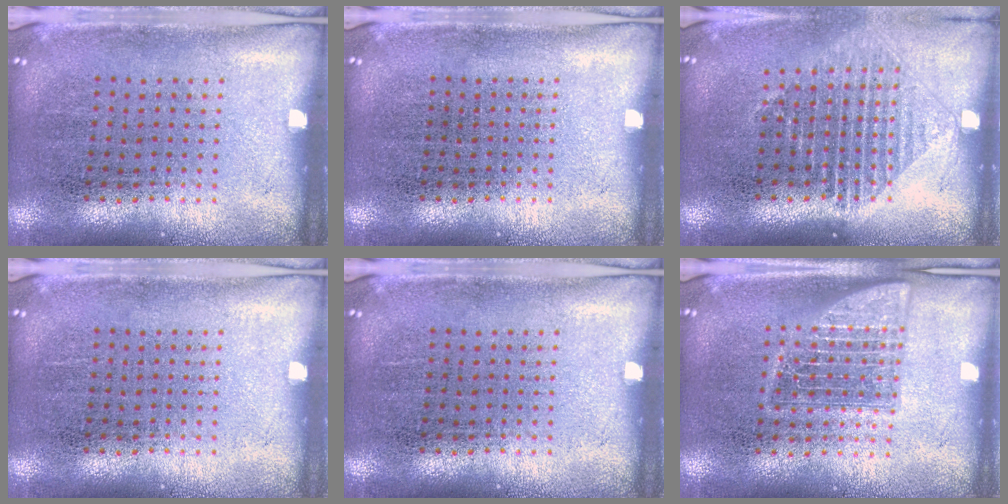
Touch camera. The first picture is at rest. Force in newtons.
{"total": 0.0}
{"total": 1.2, "press": 1.1, "slide": 0.6}
{"total": 0.0}
{"total": 0.0}
{"total": 2.3, "press": 2.3, "slide": 0.3}